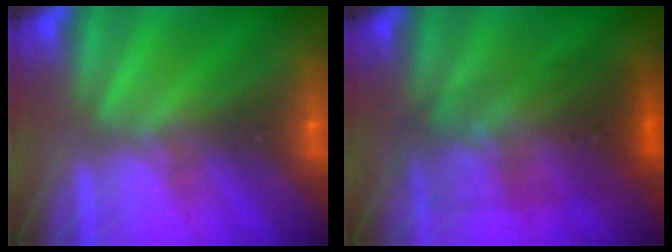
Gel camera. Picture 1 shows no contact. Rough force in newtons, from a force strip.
{"total": 2.9}